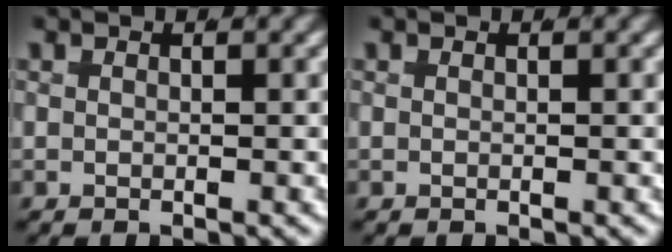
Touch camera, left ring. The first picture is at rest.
{"total": 0.0}